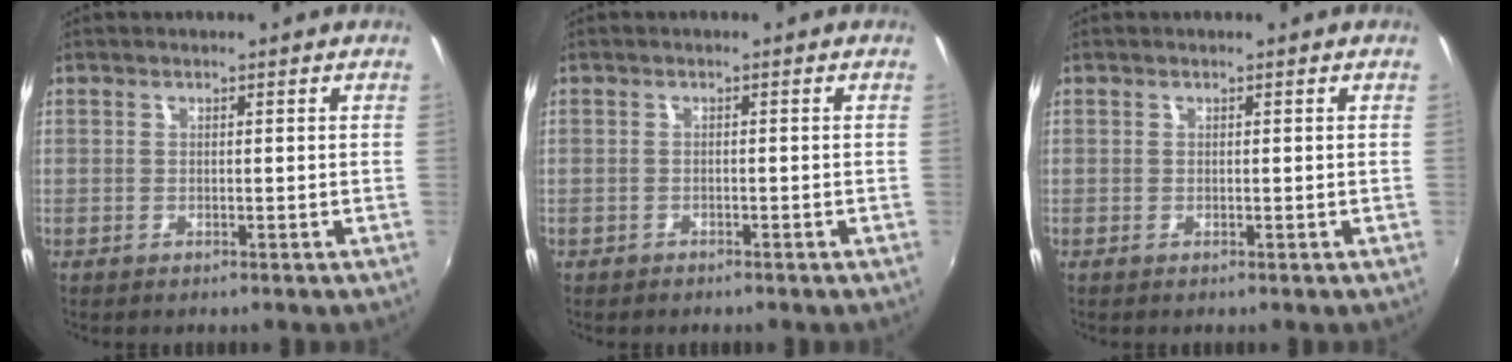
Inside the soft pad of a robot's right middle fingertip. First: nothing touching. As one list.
[{"total": 1.4, "force": [-1.1, 0.8, 0.2], "torque": [-0.009, -0.002, -0.017]}, {"total": 0.0}]